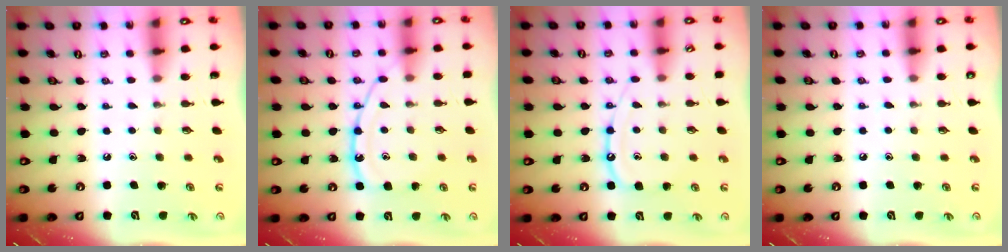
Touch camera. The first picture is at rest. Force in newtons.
{"total": 13.1, "press": 13.1, "slide": 1.0}
{"total": 11.4, "press": 11.4, "slide": 0.9}
{"total": 3.9, "press": 3.9, "slide": 0.6}